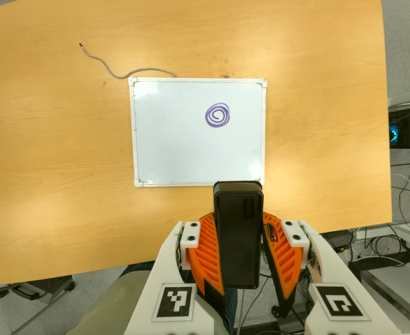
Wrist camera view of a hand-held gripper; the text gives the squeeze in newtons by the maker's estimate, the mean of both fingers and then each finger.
{"total": 10.0, "left": 8.2, "right": 11.9}